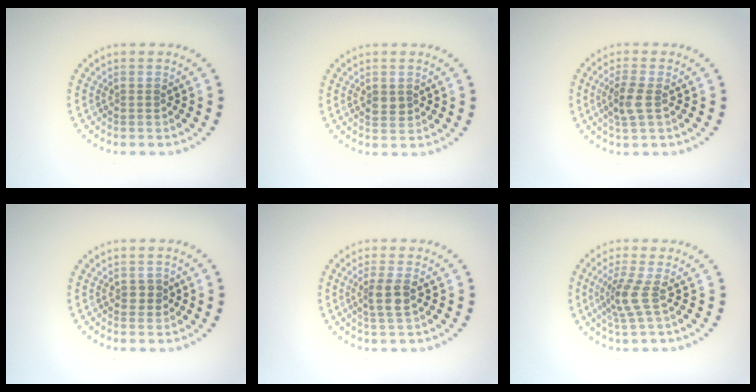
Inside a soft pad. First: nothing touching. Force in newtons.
{"total": 1.5, "press": 1.5, "slide": 0.2}
{"total": 2.5, "press": 2.3, "slide": 1.0}
{"total": 1.2, "press": 1.2, "slide": 0.2}
{"total": 2.3, "press": 2.1, "slide": 1.1}
{"total": 2.7, "press": 1.9, "slide": 1.9}